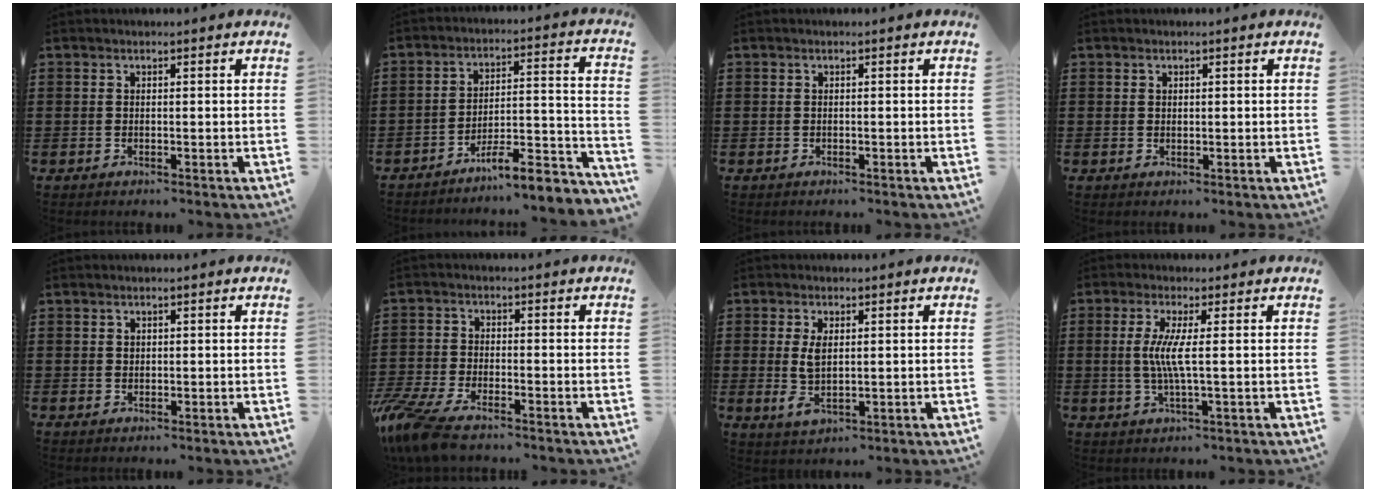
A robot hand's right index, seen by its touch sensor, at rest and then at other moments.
{"total": 7.4, "force": [-6.4, 1.1, 3.7], "torque": [-0.052, 0.001, -0.122]}
{"total": 0.0}
{"total": 0.6, "force": [0.2, 0.5, 0.2], "torque": [-0.006, 0.003, 0.005]}
{"total": 0.7, "force": [0.3, 0.6, 0.1], "torque": [-0.005, 0.004, 0.006]}
{"total": 6.3, "force": [-5.3, 1.2, 3.1], "torque": [-0.097, -0.015, -0.110]}
{"total": 4.3, "force": [0.5, 2.0, 3.8], "torque": [-0.093, 0.000, 0.003]}
{"total": 5.0, "force": [0.2, -0.1, 5.0], "torque": [-0.108, -0.014, -0.004]}